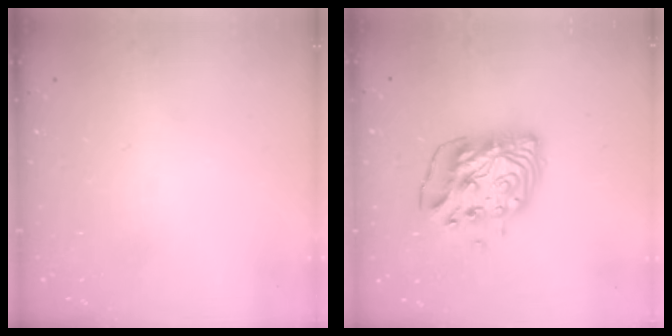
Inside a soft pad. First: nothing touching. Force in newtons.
{"total": 12.2, "press": 12.1, "slide": 1.2}